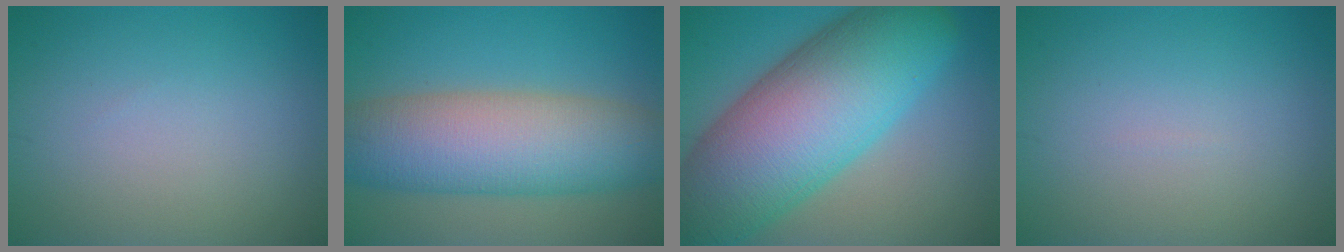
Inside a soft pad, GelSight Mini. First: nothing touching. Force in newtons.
{"total": 10.7, "press": 10.7, "slide": 0.6}
{"total": 16.0, "press": 16.0, "slide": 0.6}
{"total": 0.0}